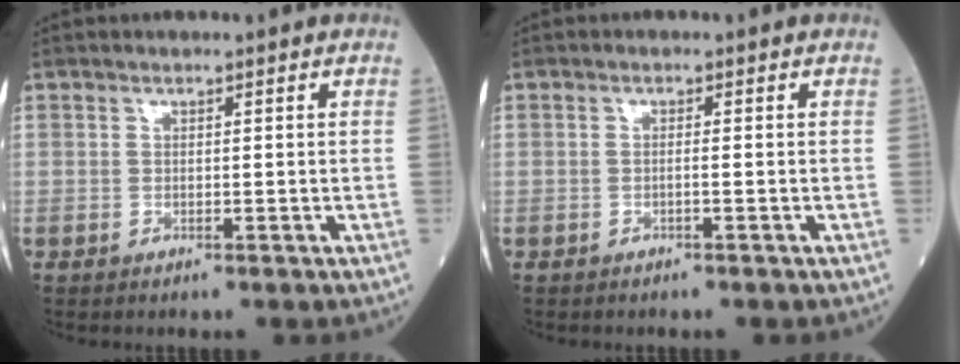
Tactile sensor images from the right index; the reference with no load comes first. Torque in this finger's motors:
{"motor_torque": [-0.22, -0.01, -0.06, -0.01]}